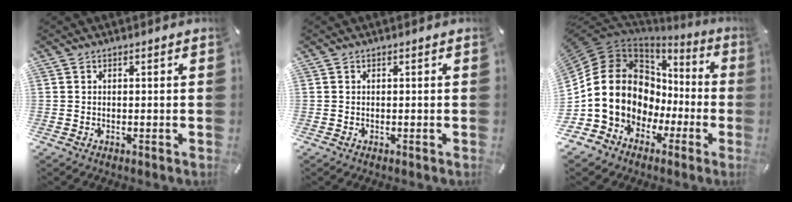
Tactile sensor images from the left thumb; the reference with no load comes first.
{"total": 0.0}
{"total": 19.1, "force": [0.5, 15.9, 10.5], "torque": [-0.224, -0.023, 0.026]}